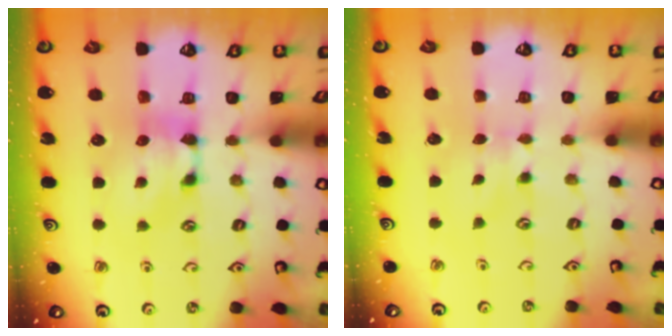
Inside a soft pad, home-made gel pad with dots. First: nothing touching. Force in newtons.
{"total": 2.1, "press": 2.0, "slide": 0.4}